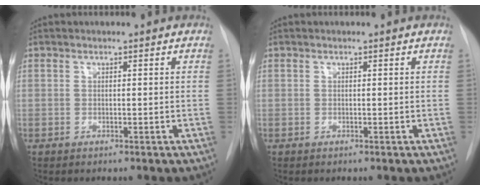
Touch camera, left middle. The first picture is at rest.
{"total": 0.0}